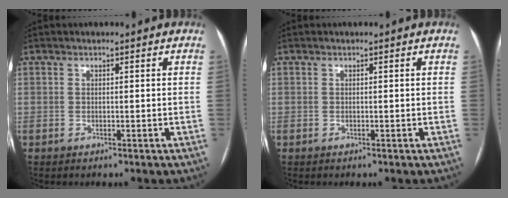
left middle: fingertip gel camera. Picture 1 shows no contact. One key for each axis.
{"total": 0.0}